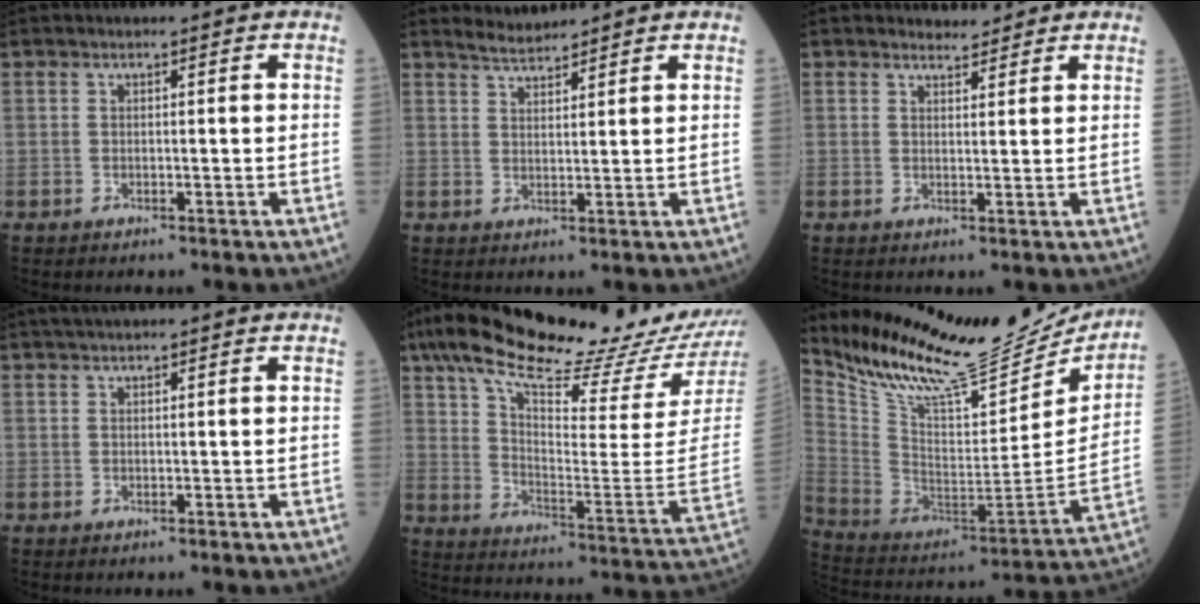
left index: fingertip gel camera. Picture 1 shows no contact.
{"total": 2.6, "force": [2.6, 0.0, 0.0], "torque": [-0.006, 0.007, 0.054]}
{"total": 2.1, "force": [1.9, 0.7, -0.1], "torque": [0.003, 0.003, 0.030]}
{"total": 2.1, "force": [1.8, -0.1, 1.1], "torque": [-0.014, 0.020, 0.033]}
{"total": 26.5, "force": [22.3, 1.4, 14.3], "torque": [-0.237, -0.049, 0.318]}
{"total": 26.6, "force": [24.2, 5.3, 9.8], "torque": [-0.177, -0.061, 0.364]}